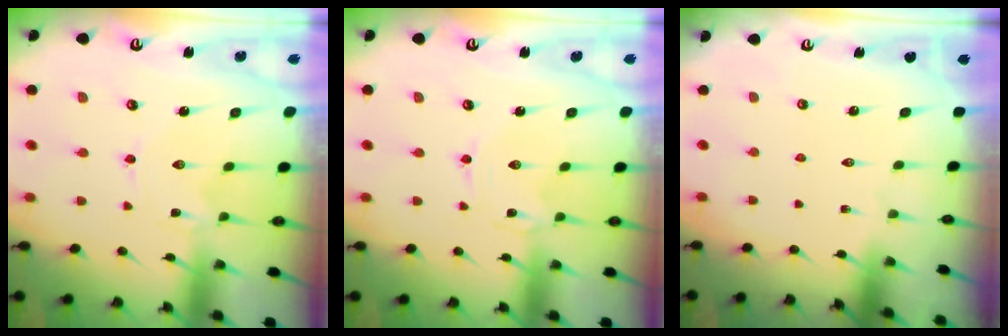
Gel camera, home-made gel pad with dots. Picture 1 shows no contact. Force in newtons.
{"total": 0.0}
{"total": 0.0}